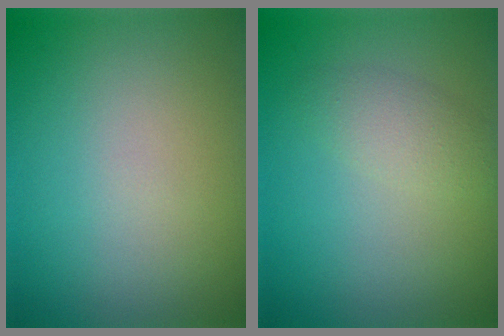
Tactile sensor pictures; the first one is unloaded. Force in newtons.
{"total": 2.1, "press": 2.1, "slide": 0.1}